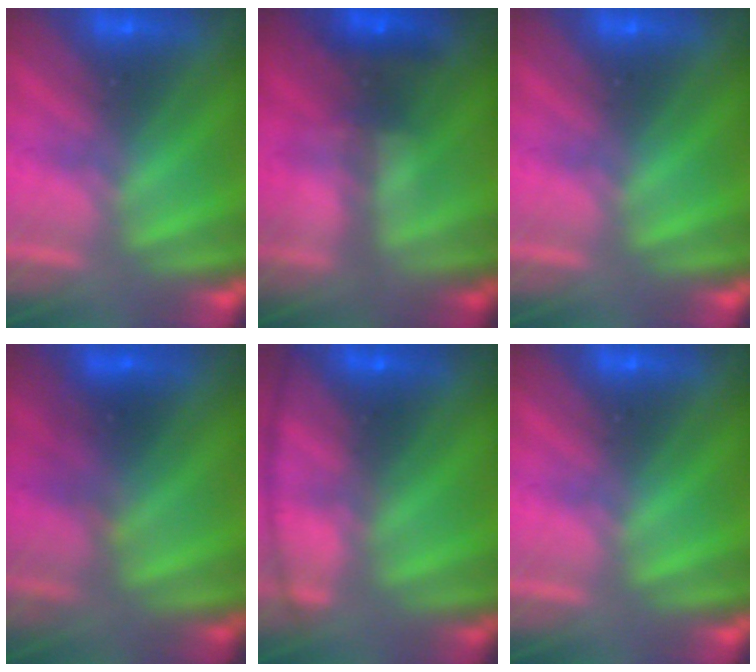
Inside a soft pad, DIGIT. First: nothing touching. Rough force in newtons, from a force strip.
{"total": 3.8}
{"total": 0.0}
{"total": 3.9}
{"total": 8.1}
{"total": 0.0}